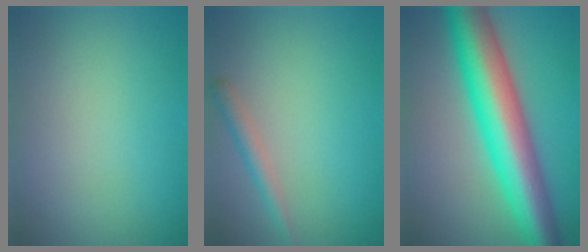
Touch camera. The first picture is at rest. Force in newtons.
{"total": 1.7, "press": 1.7, "slide": 0.1}
{"total": 10.8, "press": 10.8, "slide": 0.2}